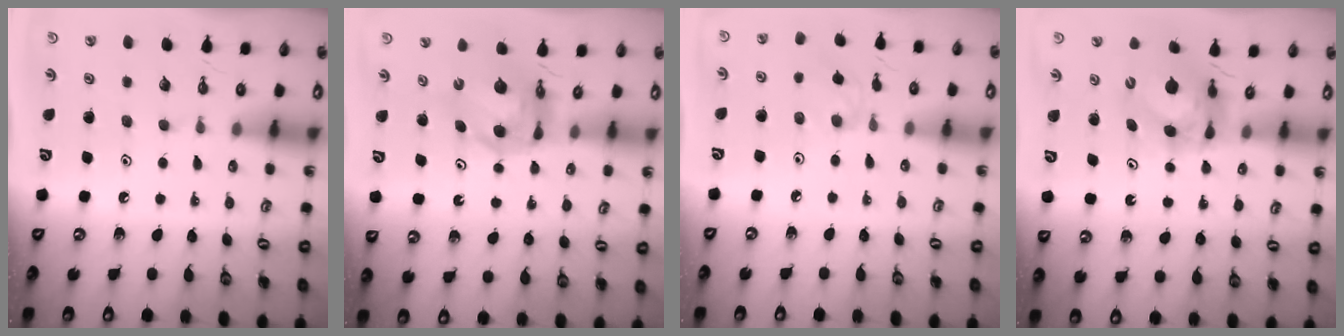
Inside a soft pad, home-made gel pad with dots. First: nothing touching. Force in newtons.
{"total": 6.3, "press": 6.3, "slide": 0.7}
{"total": 4.1, "press": 4.1, "slide": 0.6}
{"total": 7.2, "press": 7.2, "slide": 0.8}